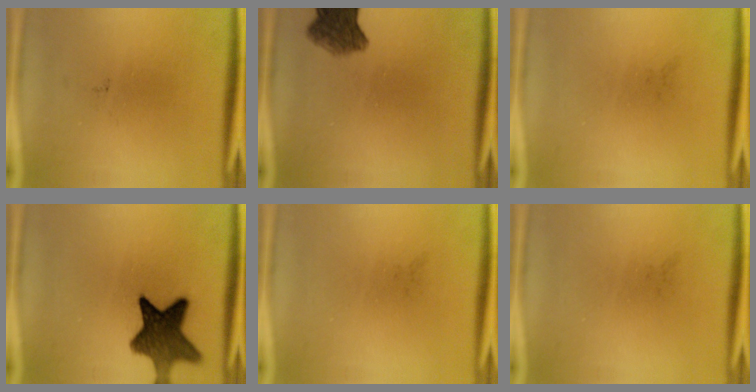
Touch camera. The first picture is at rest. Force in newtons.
{"total": 6.4}
{"total": 0.0}
{"total": 10.7}
{"total": 0.0}
{"total": 0.0}